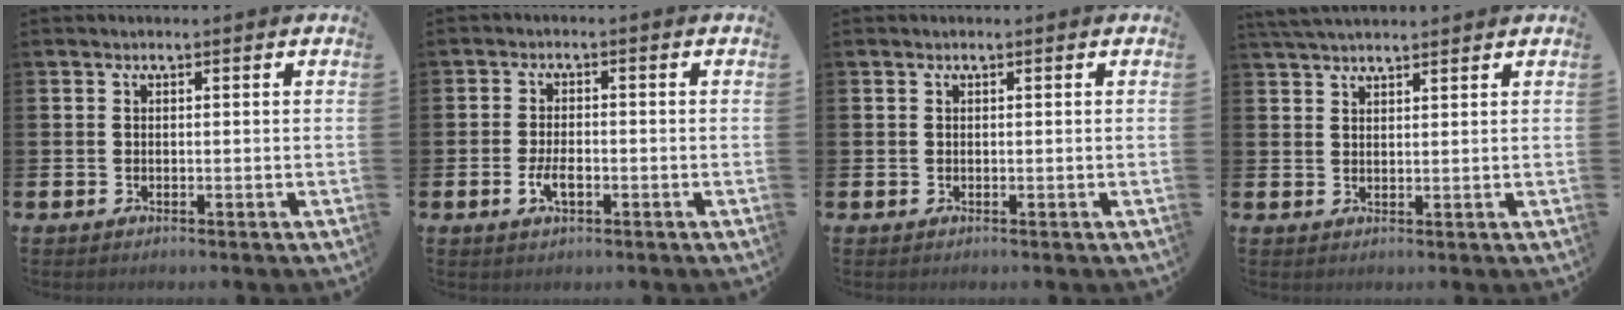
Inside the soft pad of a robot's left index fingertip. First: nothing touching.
{"total": 3.0, "force": [-0.9, 1.4, 2.6], "torque": [-0.042, 0.001, -0.016]}
{"total": 0.0}
{"total": 3.2, "force": [3.0, 0.5, 0.9], "torque": [-0.021, -0.008, 0.057]}